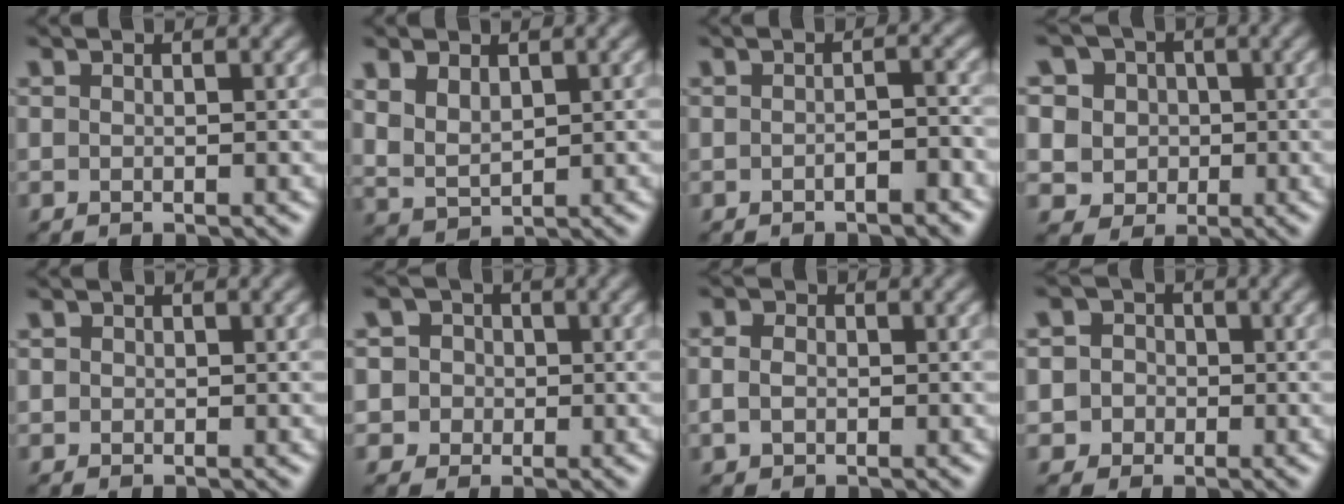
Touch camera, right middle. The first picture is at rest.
{"total": 3.0, "force": [1.5, 1.9, 1.6], "torque": [-0.046, -0.004, 0.038]}
{"total": 2.1, "force": [-1.1, 0.6, 1.7], "torque": [-0.026, 0.003, -0.015]}
{"total": 8.6, "force": [3.4, 7.3, 3.0], "torque": [-0.074, 0.023, 0.039]}
{"total": 0.6, "force": [0.2, 0.6, 0.0], "torque": [0.003, 0.002, 0.002]}
{"total": 5.8, "force": [2.3, 4.9, 1.9], "torque": [-0.030, 0.025, 0.016]}
{"total": 1.9, "force": [0.1, 1.6, 1.1], "torque": [-0.025, 0.005, 0.001]}
{"total": 4.9, "force": [1.2, 4.5, 1.4], "torque": [-0.015, 0.030, 0.000]}